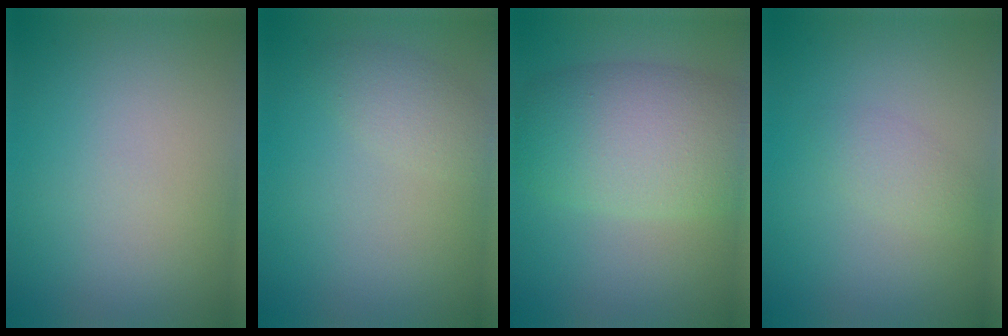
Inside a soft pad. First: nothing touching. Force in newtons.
{"total": 1.9, "press": 1.9, "slide": 0.1}
{"total": 8.3, "press": 8.2, "slide": 0.3}
{"total": 1.5, "press": 1.5, "slide": 0.1}